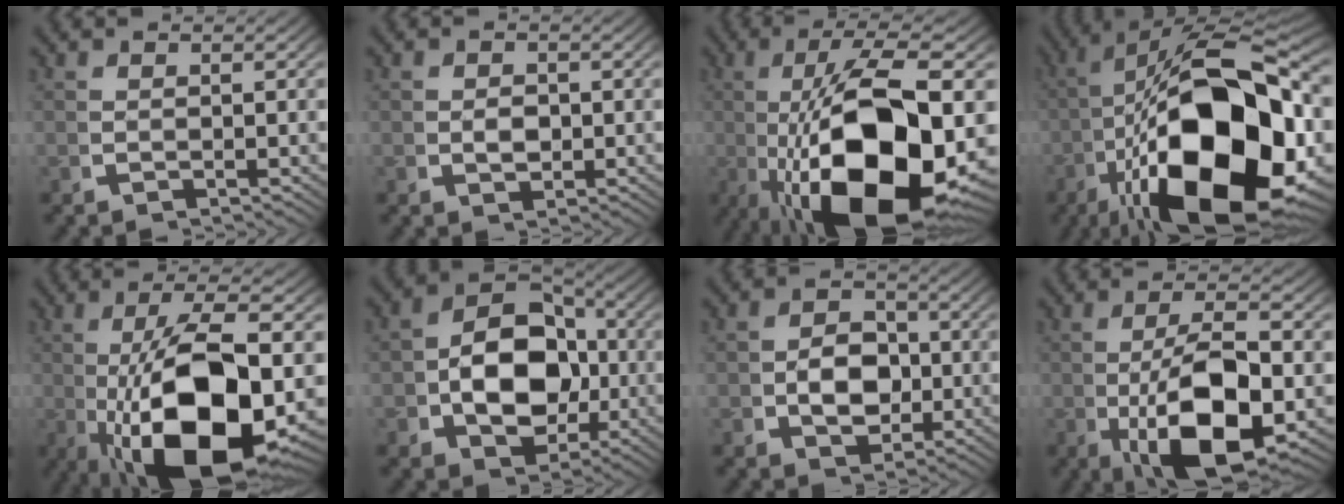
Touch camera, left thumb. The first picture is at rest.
{"total": 2.0, "force": [0.1, 1.5, 1.3], "torque": [-0.024, -0.009, 0.008]}
{"total": 20.9, "force": [-4.1, 10.2, 17.8], "torque": [-0.324, -0.060, -0.025]}
{"total": 26.9, "force": [-5.1, 14.2, 22.3], "torque": [-0.379, -0.075, -0.038]}
{"total": 17.2, "force": [-3.5, 8.3, 14.6], "torque": [-0.273, -0.052, -0.018]}
{"total": 11.5, "force": [-0.5, 8.0, 8.2], "torque": [-0.151, -0.024, 0.003]}
{"total": 6.0, "force": [-0.4, 4.4, 4.0], "torque": [-0.068, -0.020, 0.005]}
{"total": 11.3, "force": [-2.5, 5.5, 9.6], "torque": [-0.191, -0.036, -0.021]}